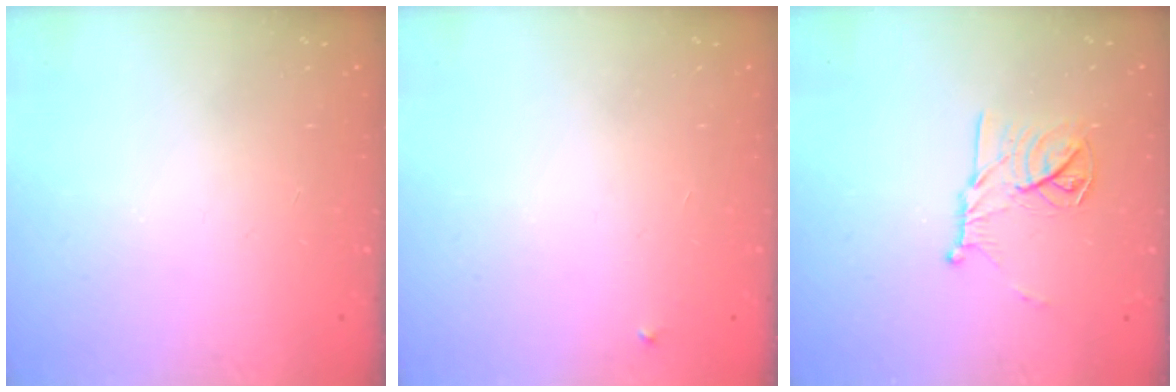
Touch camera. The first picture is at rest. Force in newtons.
{"total": 2.1, "press": 2.1, "slide": 0.1}
{"total": 12.4, "press": 12.4, "slide": 0.2}